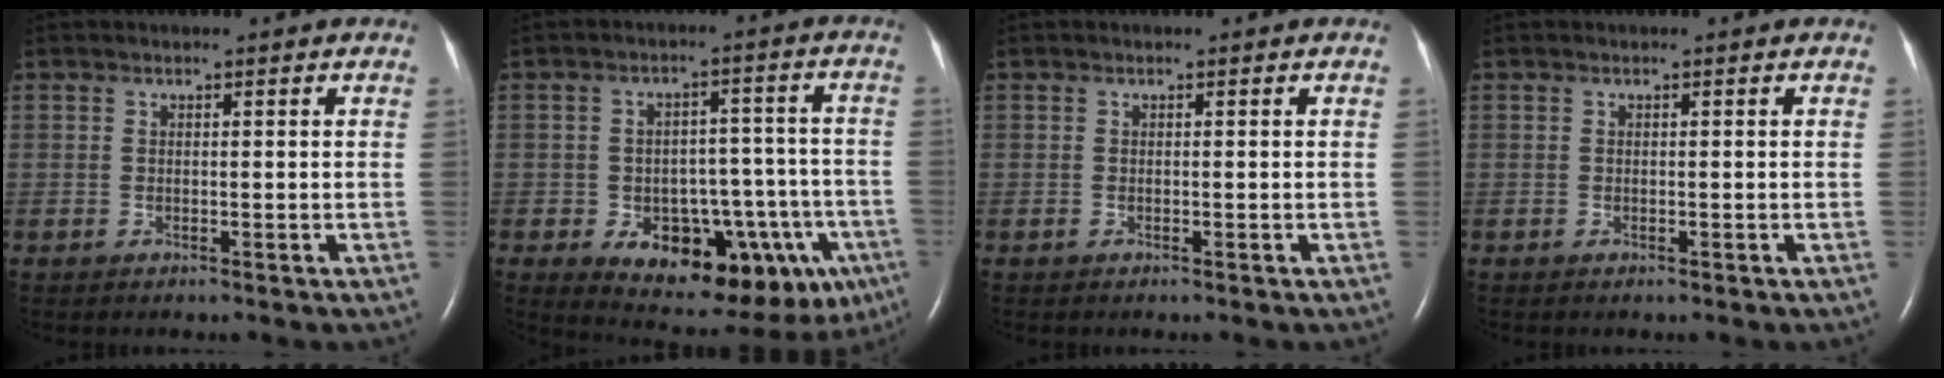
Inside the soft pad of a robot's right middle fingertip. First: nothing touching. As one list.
[{"total": 18.1, "force": [-8.1, 8.8, 13.6], "torque": [-0.142, 0.028, -0.094]}, {"total": 0.0}, {"total": 0.0}]